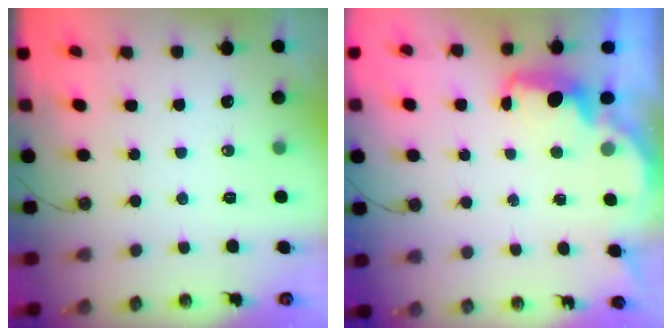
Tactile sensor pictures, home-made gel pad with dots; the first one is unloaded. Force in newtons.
{"total": 2.1, "press": 2.0, "slide": 0.7}